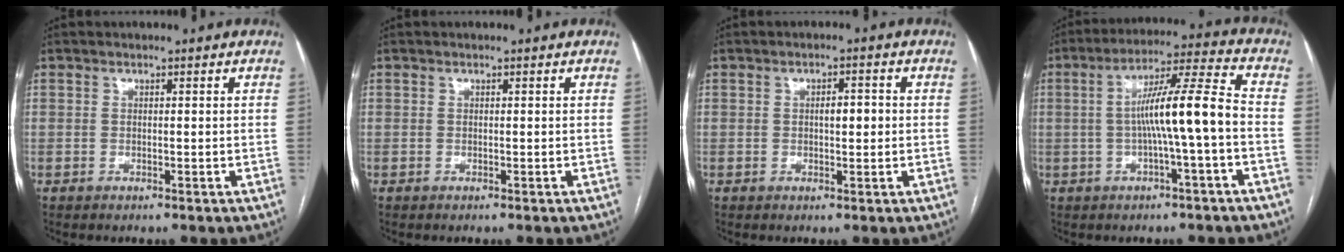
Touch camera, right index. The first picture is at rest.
{"total": 0.0}
{"total": 2.7, "force": [0.1, 0.9, 2.5], "torque": [-0.040, 0.005, 0.002]}
{"total": 10.6, "force": [-1.4, -0.5, 10.5], "torque": [-0.179, 0.023, -0.026]}